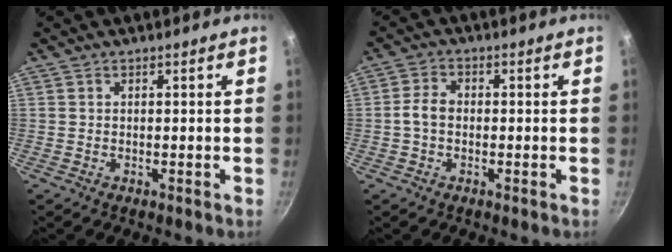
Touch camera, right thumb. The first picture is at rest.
{"total": 3.7, "force": [-0.5, 2.6, 2.5], "torque": [-0.048, 0.018, -0.016]}